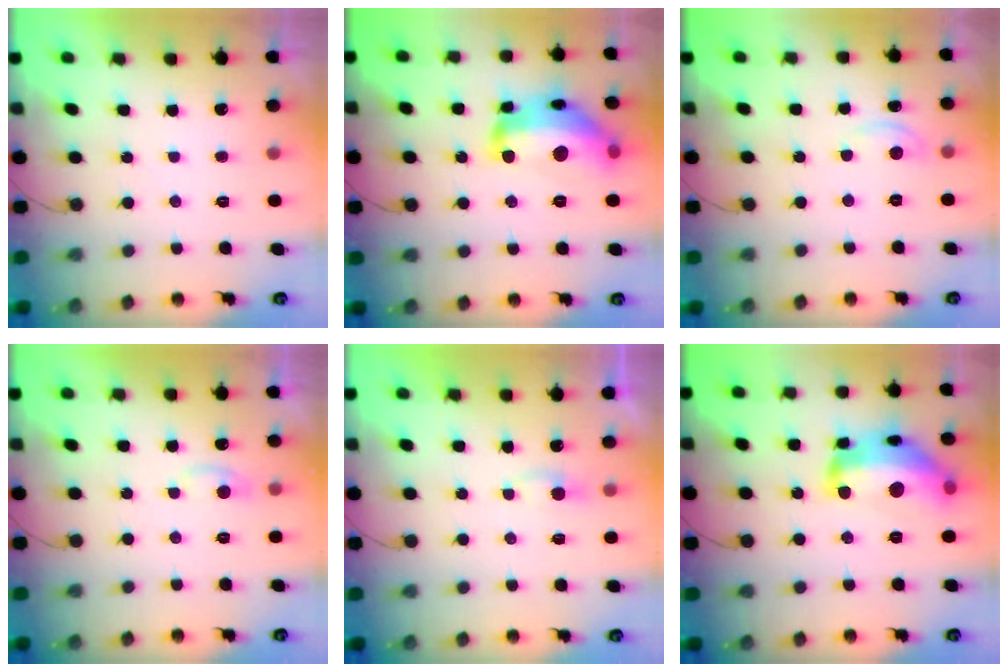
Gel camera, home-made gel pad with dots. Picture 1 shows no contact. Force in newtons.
{"total": 19.1, "press": 19.0, "slide": 1.0}
{"total": 2.8, "press": 2.8, "slide": 0.3}
{"total": 4.2, "press": 4.2, "slide": 0.6}
{"total": 2.3, "press": 2.3, "slide": 0.3}
{"total": 19.1, "press": 19.0, "slide": 1.0}